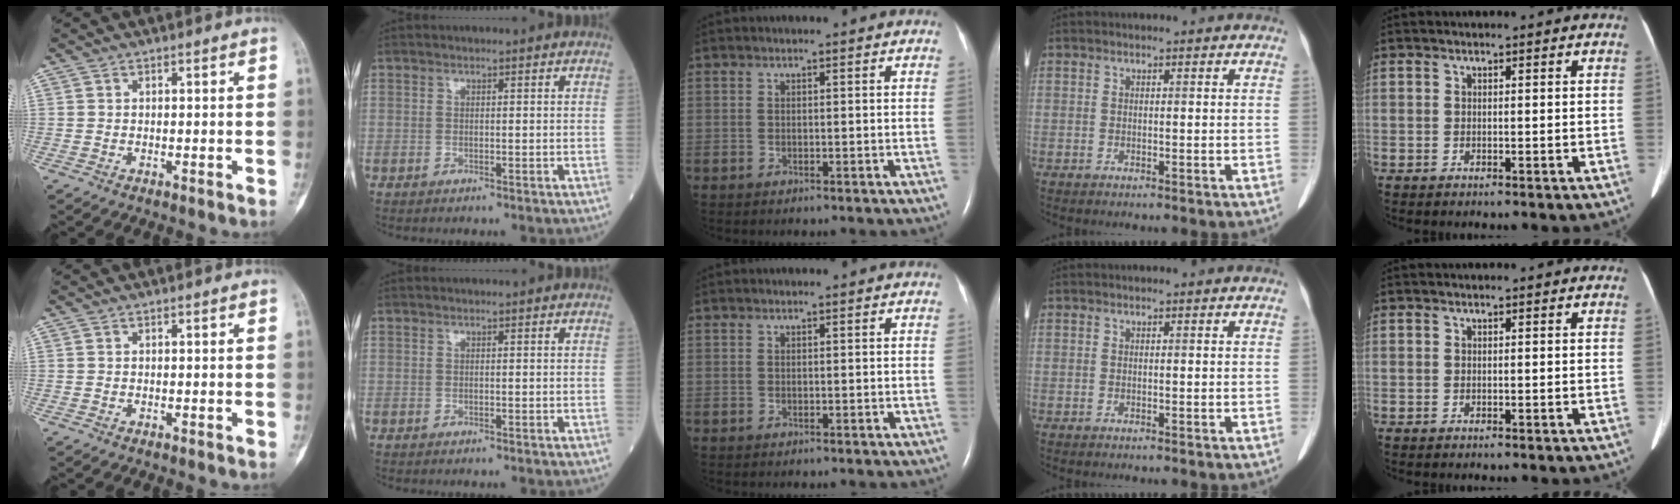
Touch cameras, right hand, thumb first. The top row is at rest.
{}